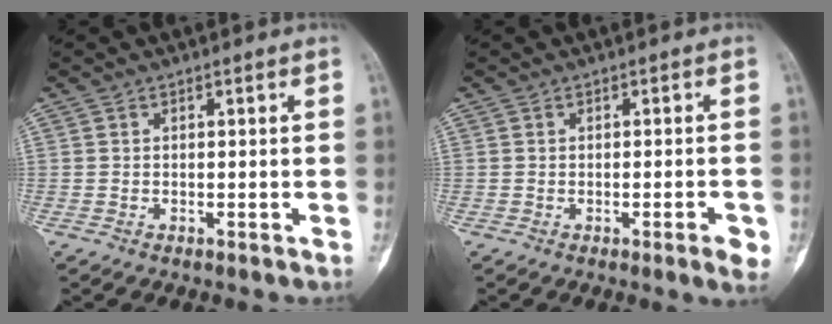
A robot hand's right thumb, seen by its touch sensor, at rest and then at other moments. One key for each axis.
{"total": 3.6, "fx": -1.6, "fy": 0.6, "fz": 3.2, "tx": -0.040, "ty": 0.005, "tz": -0.021}